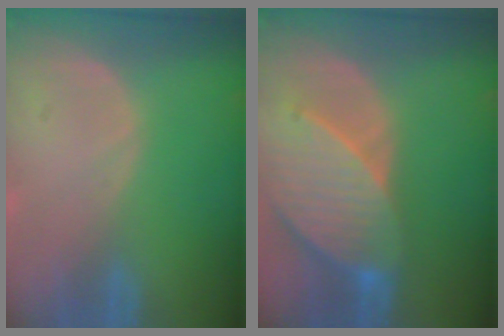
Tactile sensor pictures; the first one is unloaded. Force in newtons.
{"total": 9.6, "press": 8.7, "slide": 4.0}